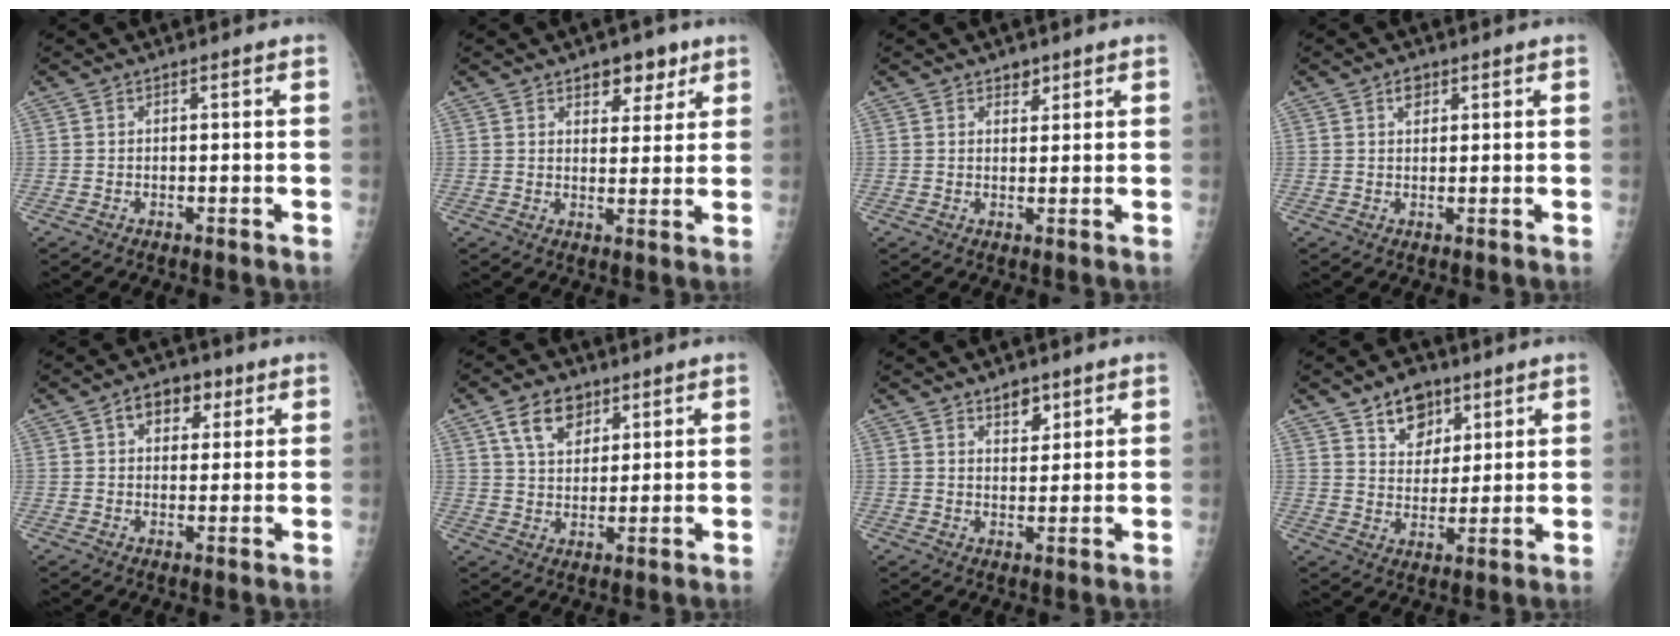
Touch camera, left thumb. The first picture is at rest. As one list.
[{"total": 6.6, "force": [4.0, 4.0, 3.4], "torque": [-0.013, -0.018, 0.055]}, {"total": 2.2, "force": [1.5, 1.4, 0.8], "torque": [0.007, -0.008, 0.021]}, {"total": 2.3, "force": [1.2, 1.6, 1.2], "torque": [-0.008, -0.004, 0.018]}, {"total": 7.0, "force": [3.0, 4.7, 4.1], "torque": [-0.026, -0.003, 0.040]}, {"total": 8.3, "force": [4.5, 5.3, 4.5], "torque": [-0.055, -0.021, 0.080]}, {"total": 4.4, "force": [2.9, 2.4, 2.2], "torque": [-0.009, -0.019, 0.047]}, {"total": 9.0, "force": [5.4, 5.9, 4.0], "torque": [-0.031, -0.029, 0.091]}]